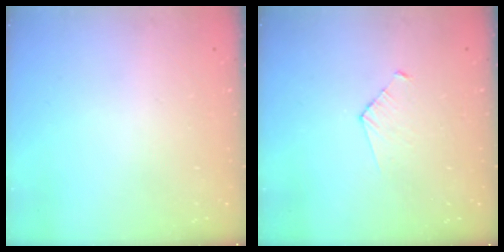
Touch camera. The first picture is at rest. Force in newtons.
{"total": 3.2, "press": 3.2, "slide": 0.3}